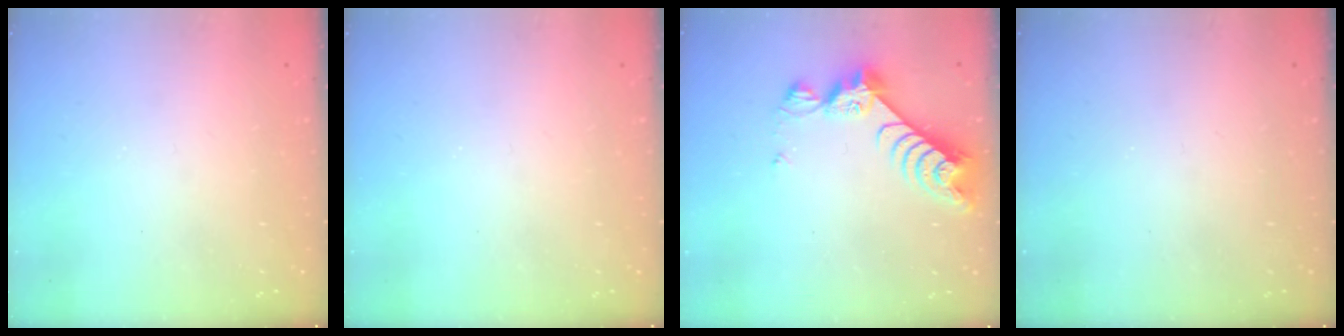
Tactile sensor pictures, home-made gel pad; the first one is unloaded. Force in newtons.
{"total": 0.0}
{"total": 8.3, "press": 8.2, "slide": 0.9}
{"total": 0.0}